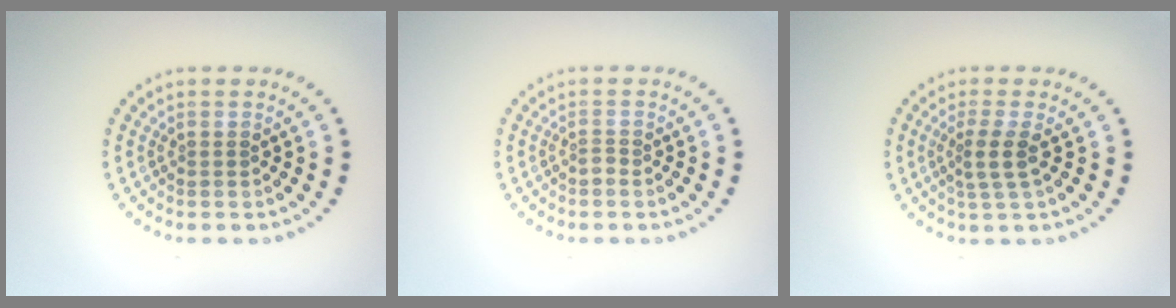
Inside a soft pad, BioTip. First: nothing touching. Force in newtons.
{"total": 0.7, "press": 0.5, "slide": 0.6}
{"total": 2.3, "press": 1.8, "slide": 1.3}